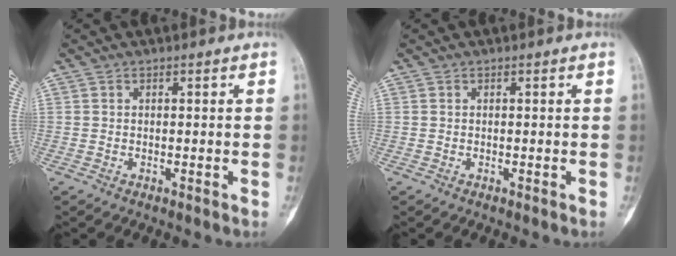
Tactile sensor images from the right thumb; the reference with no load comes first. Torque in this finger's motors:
{"motor_torque": [0.15, -0.06, 0.23, 0.09, 0.02]}